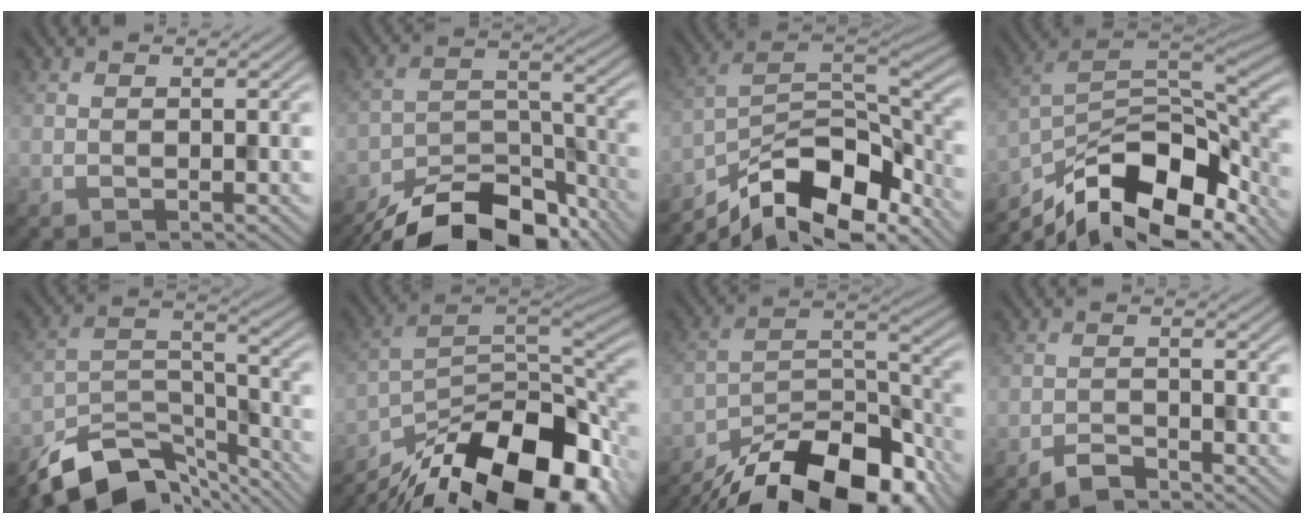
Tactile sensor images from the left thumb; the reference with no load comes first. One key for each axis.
{"total": 14.4, "fx": -11.8, "fy": 5.7, "fz": 6.0, "tx": -0.105, "ty": -0.017, "tz": -0.185}
{"total": 14.2, "fx": -10.5, "fy": 5.2, "fz": 8.0, "tx": -0.155, "ty": -0.006, "tz": -0.179}
{"total": 15.1, "fx": -9.6, "fy": 6.7, "fz": 9.6, "tx": -0.200, "ty": -0.016, "tz": -0.164}
{"total": 11.4, "fx": -9.3, "fy": 4.0, "fz": 5.1, "tx": -0.088, "ty": -0.005, "tz": -0.171}
{"total": 18.2, "fx": -12.1, "fy": 7.5, "fz": 11.2, "tx": -0.203, "ty": -0.032, "tz": -0.196}
{"total": 17.1, "fx": -13.4, "fy": 6.1, "fz": 8.7, "tx": -0.178, "ty": -0.019, "tz": -0.208}
{"total": 2.3, "fx": -2.1, "fy": 0.6, "fz": 0.9, "tx": -0.013, "ty": 0.004, "tz": -0.045}